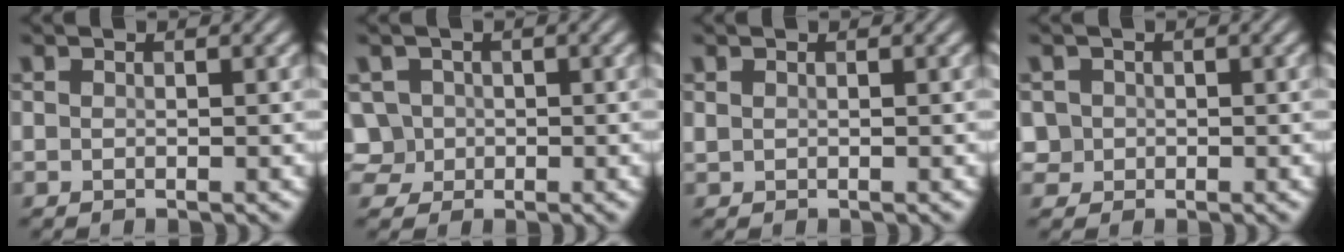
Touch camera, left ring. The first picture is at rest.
{"total": 3.5, "force": [-0.1, 3.3, 1.0], "torque": [-0.017, 0.023, -0.005]}
{"total": 0.0}
{"total": 1.8, "force": [0.2, 1.8, 0.4], "torque": [-0.004, 0.006, 0.008]}